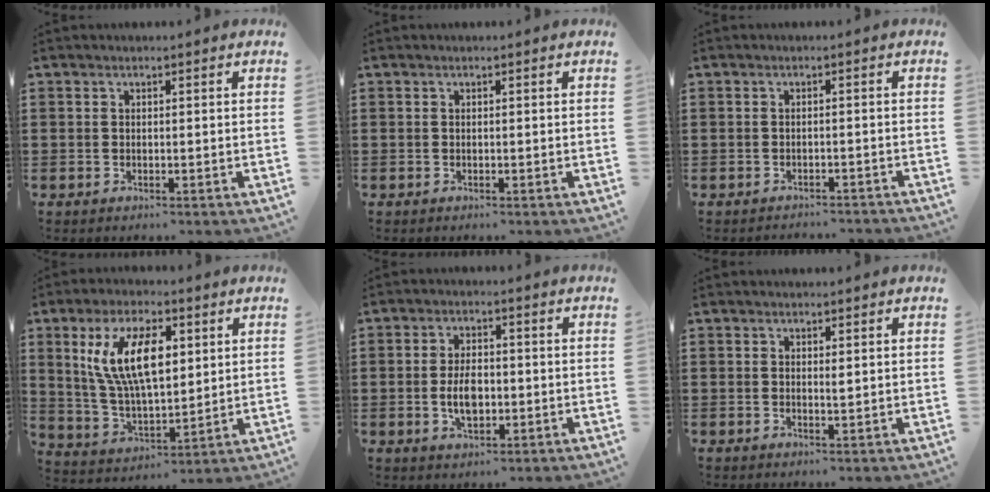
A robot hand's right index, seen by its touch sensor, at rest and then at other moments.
{"total": 0.0}
{"total": 1.6, "force": [-1.5, 0.0, -0.2], "torque": [-0.002, 0.000, -0.034]}
{"total": 12.0, "force": [4.1, 5.3, 9.9], "torque": [-0.219, 0.011, 0.068]}
{"total": 5.2, "force": [-0.8, 2.8, 4.3], "torque": [-0.085, -0.001, -0.019]}
{"total": 0.8, "force": [0.2, 0.3, 0.7], "torque": [-0.006, -0.001, 0.002]}